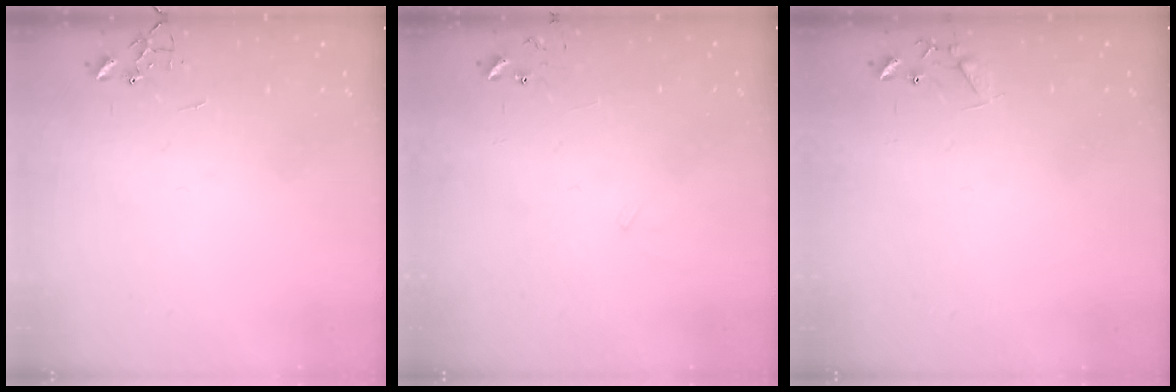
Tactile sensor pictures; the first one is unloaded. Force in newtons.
{"total": 5.8, "press": 5.8, "slide": 0.5}
{"total": 7.7, "press": 7.7, "slide": 0.5}